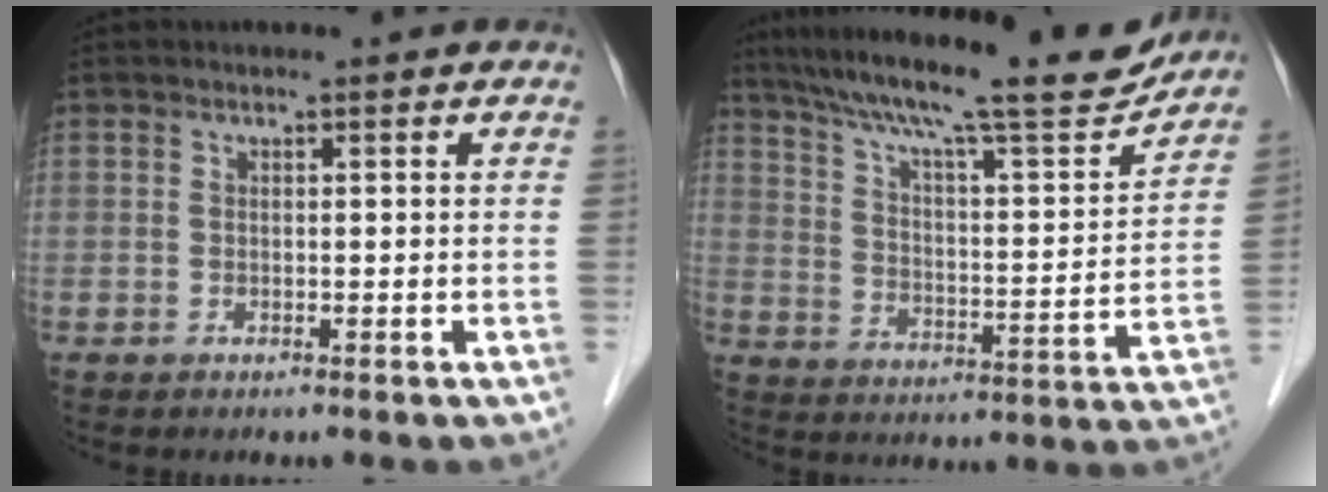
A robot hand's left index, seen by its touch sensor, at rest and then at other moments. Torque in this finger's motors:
{"motor_torque": [1.07, -1.07, 0.30, 0.10]}